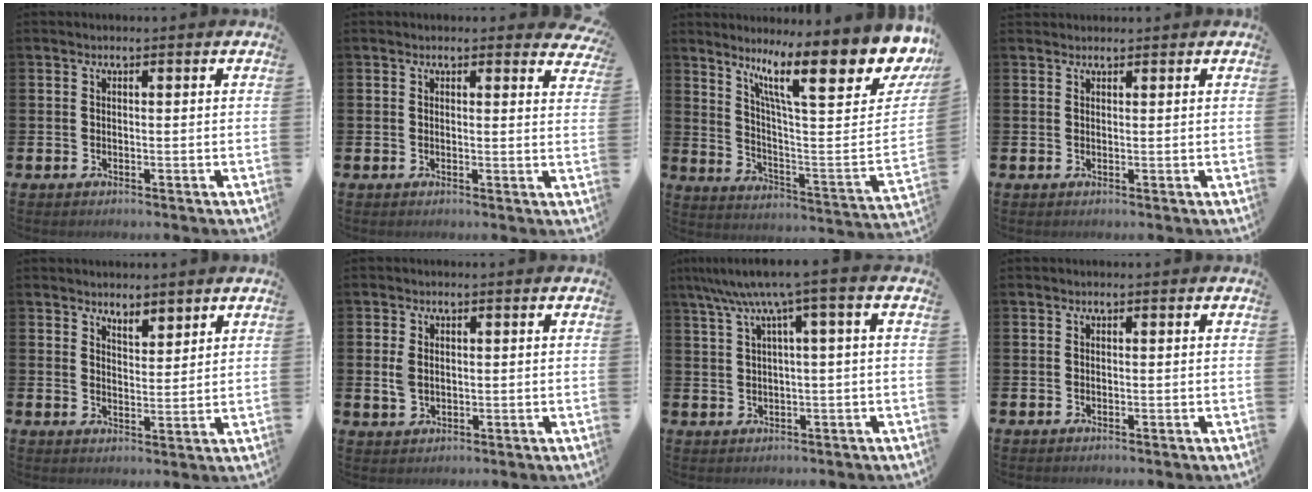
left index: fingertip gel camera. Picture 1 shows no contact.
{"total": 1.6, "force": [1.6, 0.3, 0.1], "torque": [0.008, -0.005, 0.026]}
{"total": 15.0, "force": [10.2, 3.5, 10.5], "torque": [-0.184, -0.076, 0.159]}
{"total": 1.1, "force": [1.0, 0.3, -0.1], "torque": [0.009, 0.000, 0.018]}
{"total": 3.6, "force": [3.4, 0.9, -0.1], "torque": [-0.006, -0.015, 0.064]}
{"total": 2.7, "force": [0.7, 1.9, 1.8], "torque": [-0.029, 0.006, 0.009]}
{"total": 5.7, "force": [2.4, 0.1, 5.2], "torque": [-0.111, -0.003, 0.038]}
{"total": 0.0}